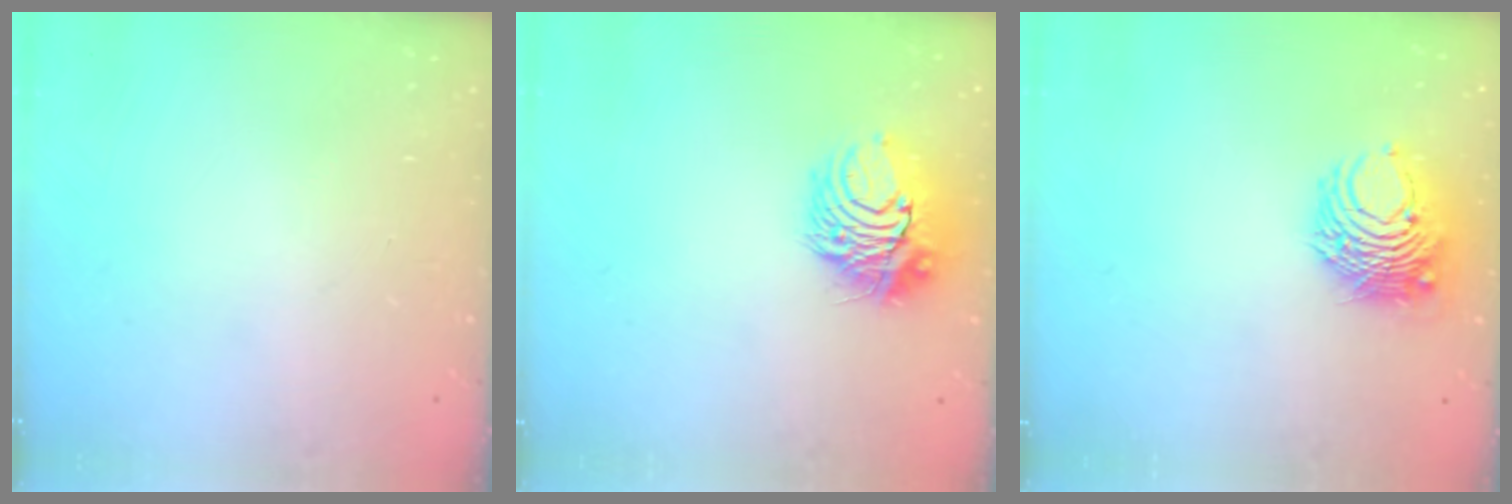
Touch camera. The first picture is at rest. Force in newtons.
{"total": 10.0, "press": 10.0, "slide": 0.2}
{"total": 8.4, "press": 8.4, "slide": 0.5}